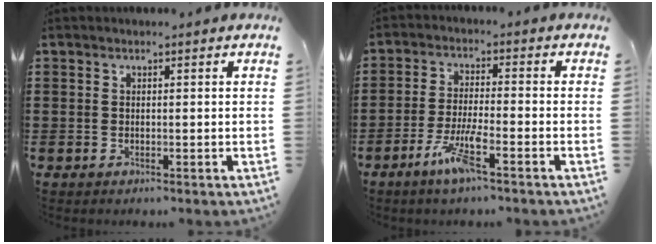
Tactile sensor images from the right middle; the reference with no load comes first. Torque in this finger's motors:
{"motor_torque": [1.49, -0.65, 0.55, 0.11]}